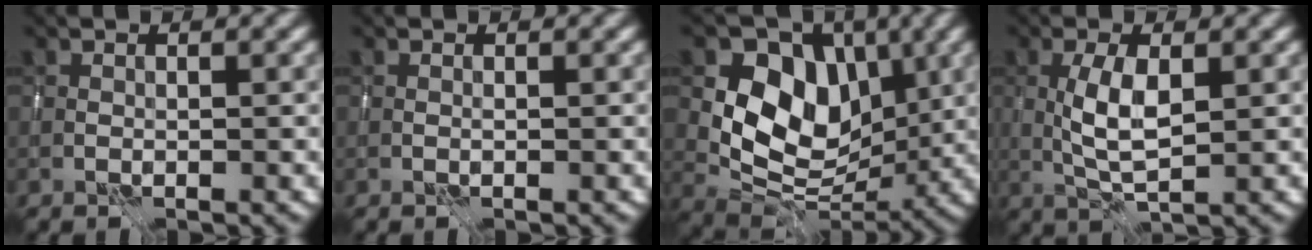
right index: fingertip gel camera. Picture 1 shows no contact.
{"total": 0.0}
{"total": 8.3, "force": [1.6, 6.3, 5.2], "torque": [-0.081, -0.011, 0.023]}
{"total": 3.7, "force": [0.0, 1.3, 3.5], "torque": [-0.076, 0.001, 0.000]}